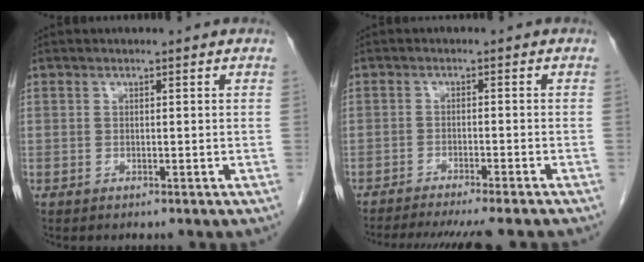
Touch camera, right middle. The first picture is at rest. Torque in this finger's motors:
{"motor_torque": [1.07, -1.07, 0.13, 0.08]}